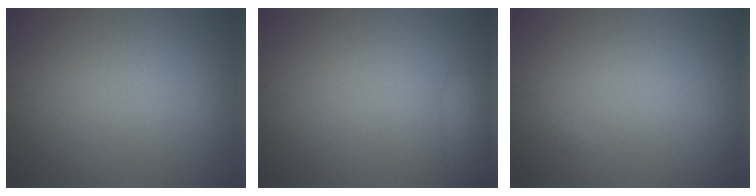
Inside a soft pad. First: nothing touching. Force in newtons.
{"total": 2.3, "press": 2.3, "slide": 0.2}
{"total": 0.0}